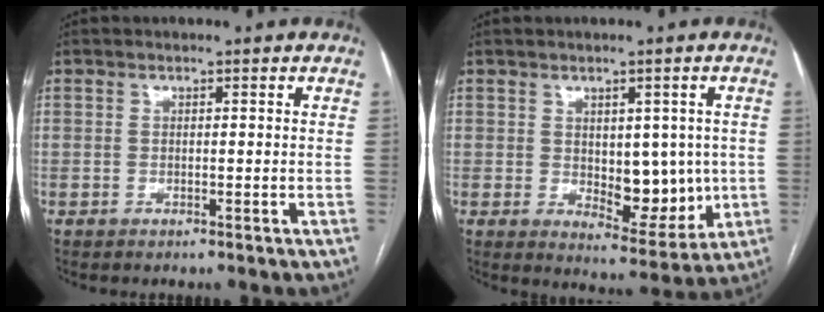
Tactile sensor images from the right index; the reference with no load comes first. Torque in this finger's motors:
{"motor_torque": [0.77, 0.64, 0.15, 0.04]}